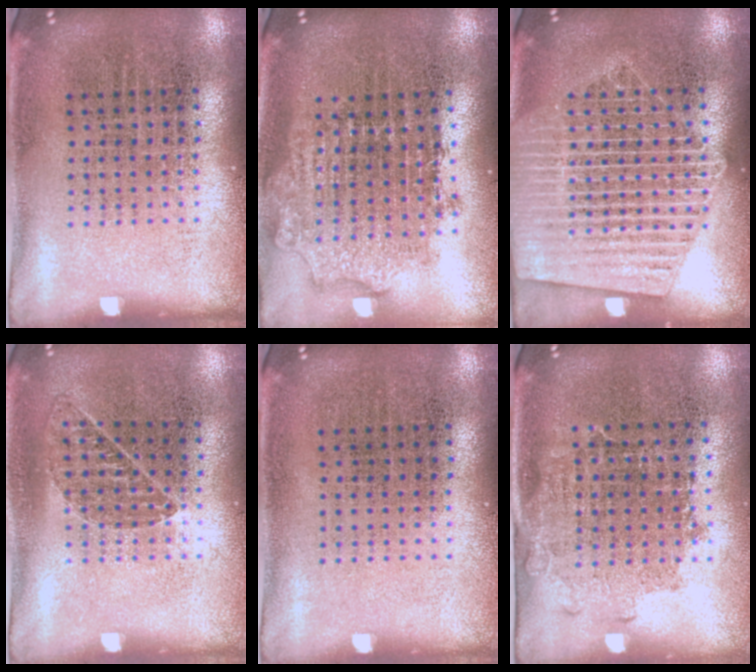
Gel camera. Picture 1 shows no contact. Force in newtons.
{"total": 1.9, "press": 1.5, "slide": 1.1}
{"total": 2.7, "press": 2.7, "slide": 0.4}
{"total": 0.8, "press": 0.7, "slide": 0.3}
{"total": 0.0}
{"total": 1.3, "press": 1.1, "slide": 0.8}